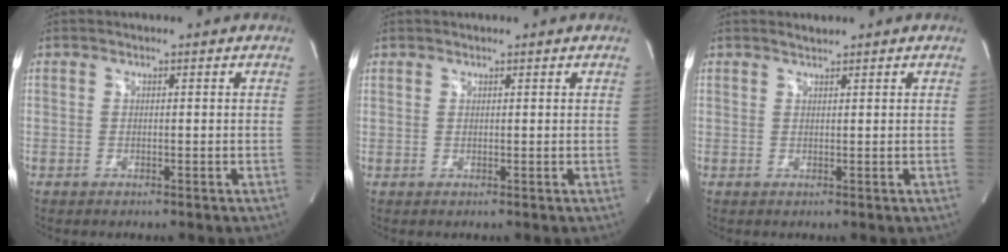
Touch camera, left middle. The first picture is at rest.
{"total": 0.7, "force": [0.5, 0.4, 0.0], "torque": [0.002, 0.003, 0.007]}
{"total": 0.6, "force": [0.5, -0.1, 0.1], "torque": [-0.009, 0.001, 0.013]}